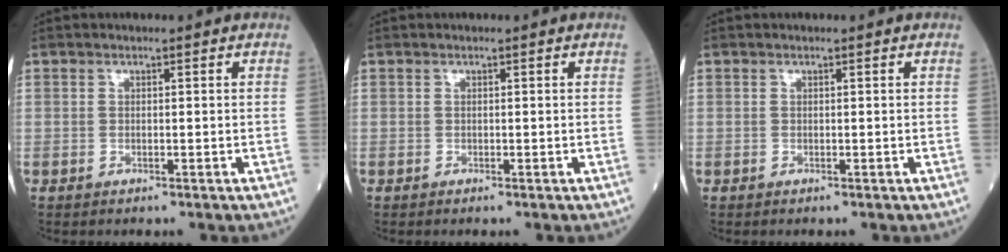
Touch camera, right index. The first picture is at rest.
{"total": 0.0}
{"total": 0.0}